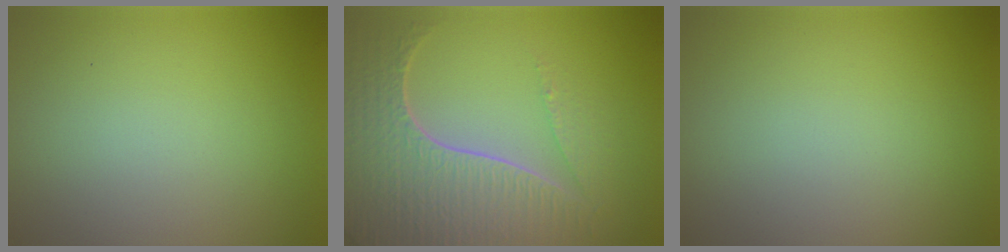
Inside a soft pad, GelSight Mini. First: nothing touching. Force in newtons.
{"total": 7.5, "press": 5.5, "slide": 5.2}
{"total": 0.0}